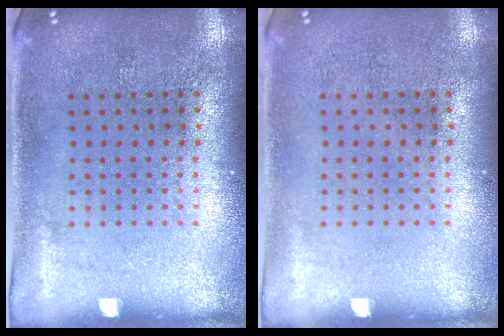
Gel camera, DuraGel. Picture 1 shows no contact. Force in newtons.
{"total": 0.0}